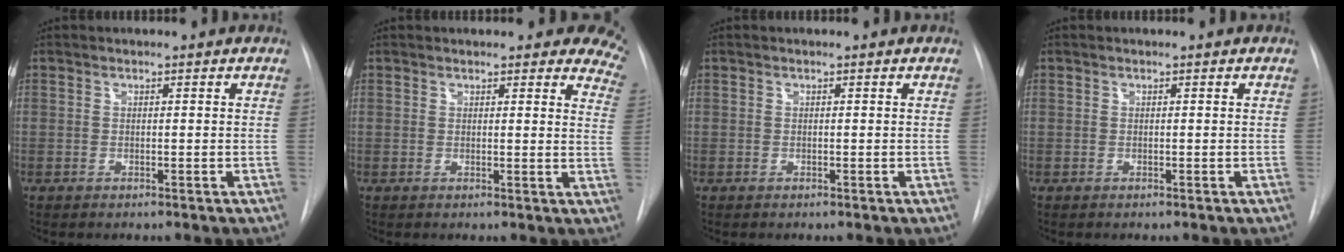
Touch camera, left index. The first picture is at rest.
{"total": 10.6, "force": [9.3, 3.4, 3.9], "torque": [0.000, -0.029, 0.065]}
{"total": 0.0}
{"total": 0.0}